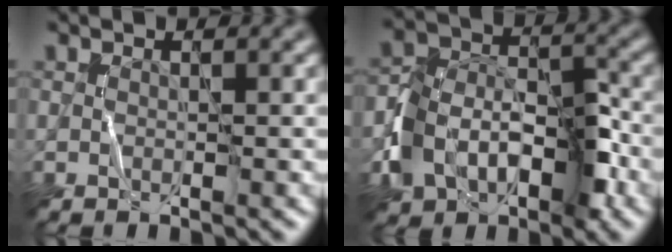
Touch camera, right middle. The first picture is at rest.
{"total": 6.6, "force": [-3.0, 4.7, 3.5], "torque": [-0.057, 0.007, -0.061]}